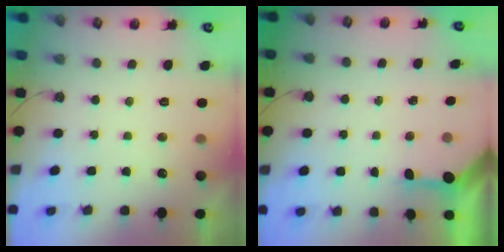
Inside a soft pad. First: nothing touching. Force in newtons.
{"total": 3.4, "press": 3.4, "slide": 0.4}